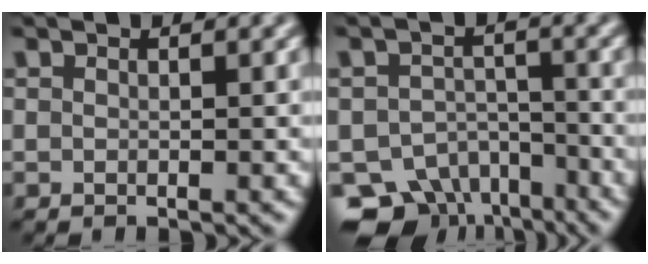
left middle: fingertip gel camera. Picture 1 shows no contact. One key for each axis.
{"total": 8.8, "fx": -6.3, "fy": 5.2, "fz": 3.1, "tx": -0.035, "ty": -0.016, "tz": -0.089}